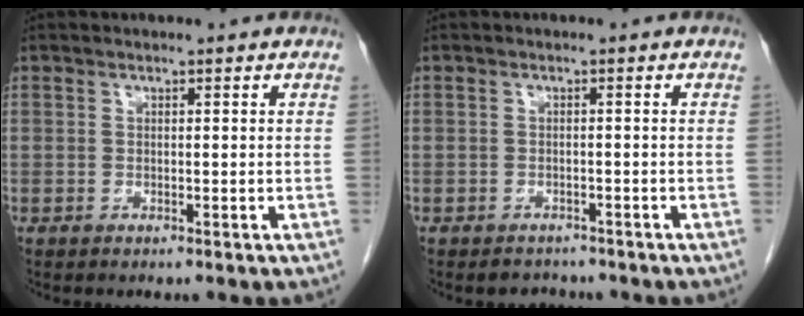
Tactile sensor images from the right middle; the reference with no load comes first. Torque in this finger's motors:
{"motor_torque": [0.02, -0.01, 0.00, 0.00]}